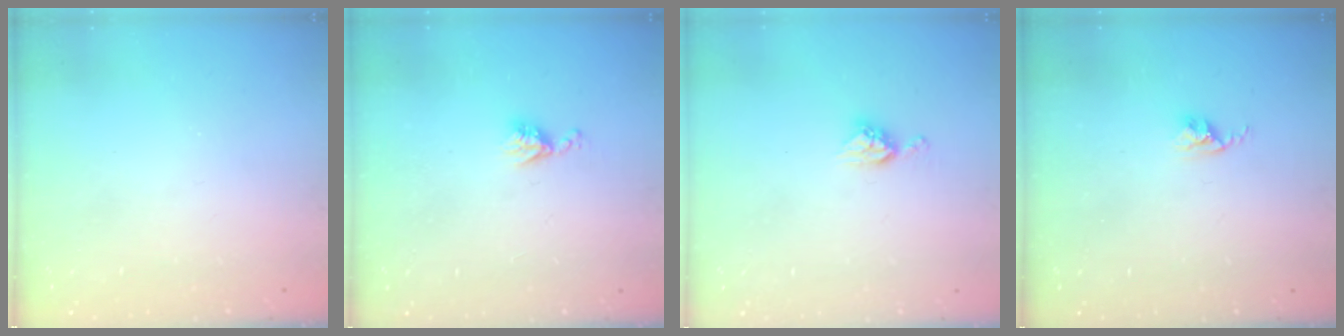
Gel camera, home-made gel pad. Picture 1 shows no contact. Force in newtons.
{"total": 5.8, "press": 5.7, "slide": 0.7}
{"total": 6.5, "press": 6.5, "slide": 0.4}
{"total": 2.6, "press": 2.6, "slide": 0.4}